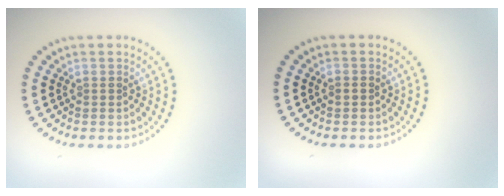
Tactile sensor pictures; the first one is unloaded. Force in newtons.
{"total": 0.9, "press": 0.9, "slide": 0.2}